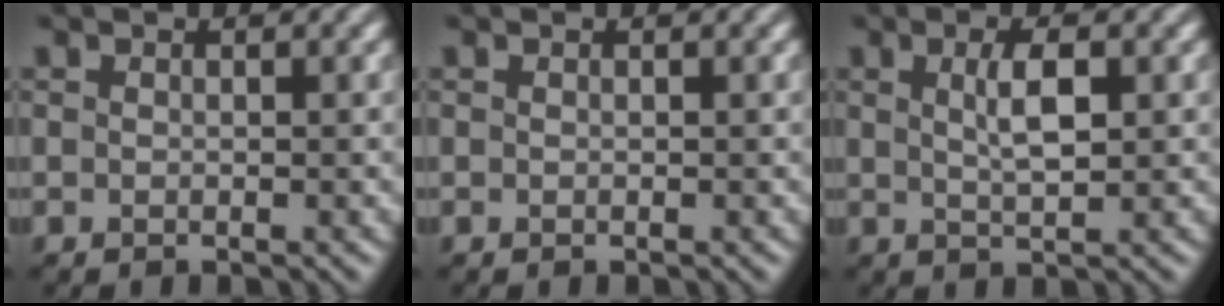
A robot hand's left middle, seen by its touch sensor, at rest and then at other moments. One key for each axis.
{"total": 0.0}
{"total": 2.9, "fx": 0.8, "fy": 0.7, "fz": 2.7, "tx": -0.049, "ty": 0.004, "tz": 0.014}